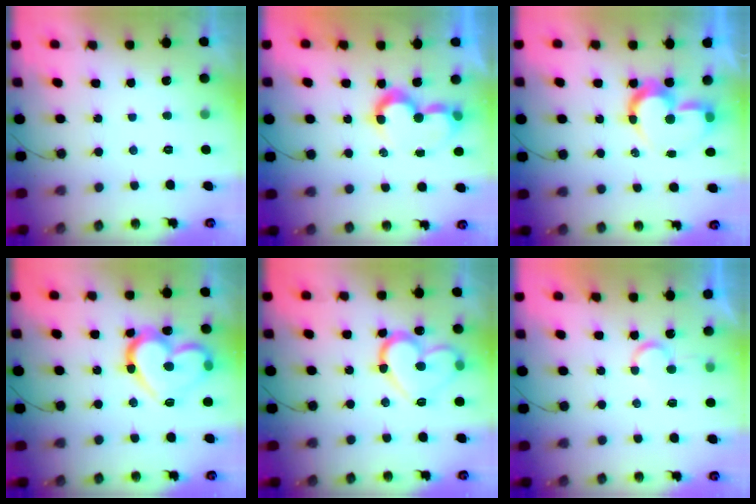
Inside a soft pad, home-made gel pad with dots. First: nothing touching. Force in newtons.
{"total": 9.4, "press": 9.3, "slide": 1.2}
{"total": 11.0, "press": 10.9, "slide": 1.4}
{"total": 18.2, "press": 18.1, "slide": 1.6}
{"total": 16.2, "press": 16.1, "slide": 1.8}
{"total": 5.0, "press": 5.0, "slide": 0.5}